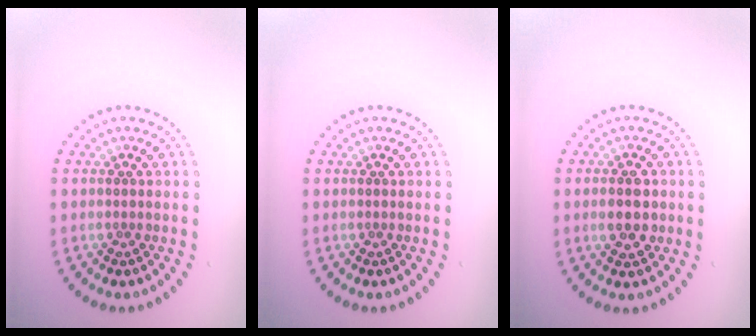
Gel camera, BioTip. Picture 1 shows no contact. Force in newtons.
{"total": 0.0}
{"total": 2.7, "press": 2.7, "slide": 0.1}